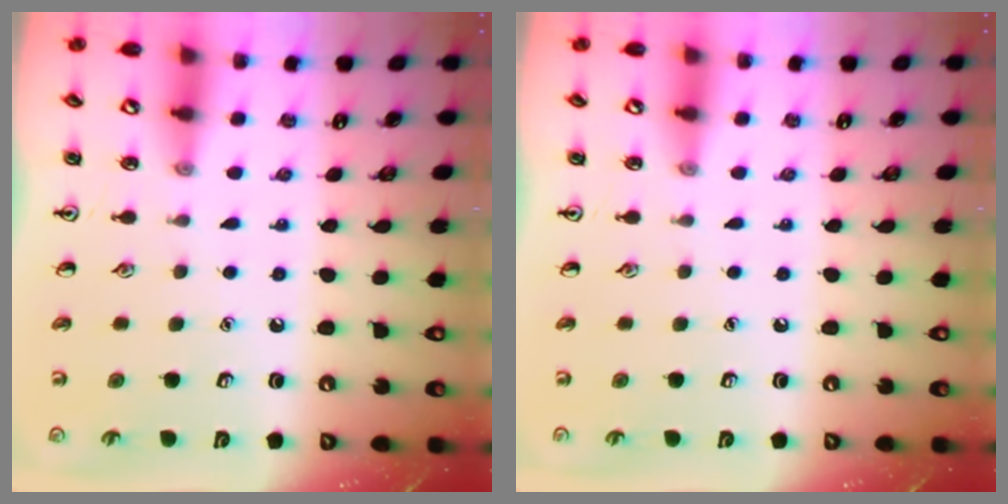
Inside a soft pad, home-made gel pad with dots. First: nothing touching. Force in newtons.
{"total": 0.0}